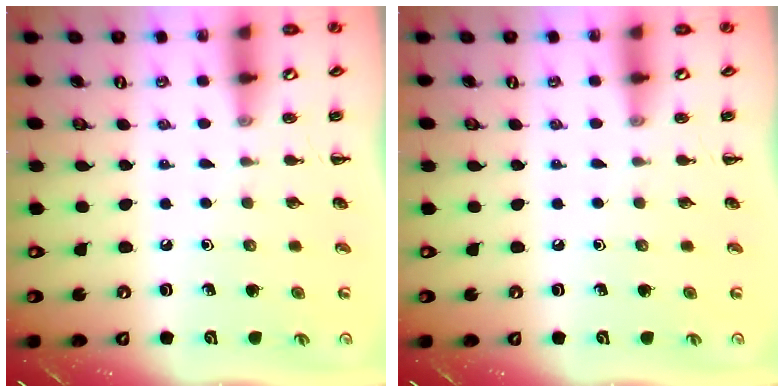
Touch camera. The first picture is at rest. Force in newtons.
{"total": 0.0}